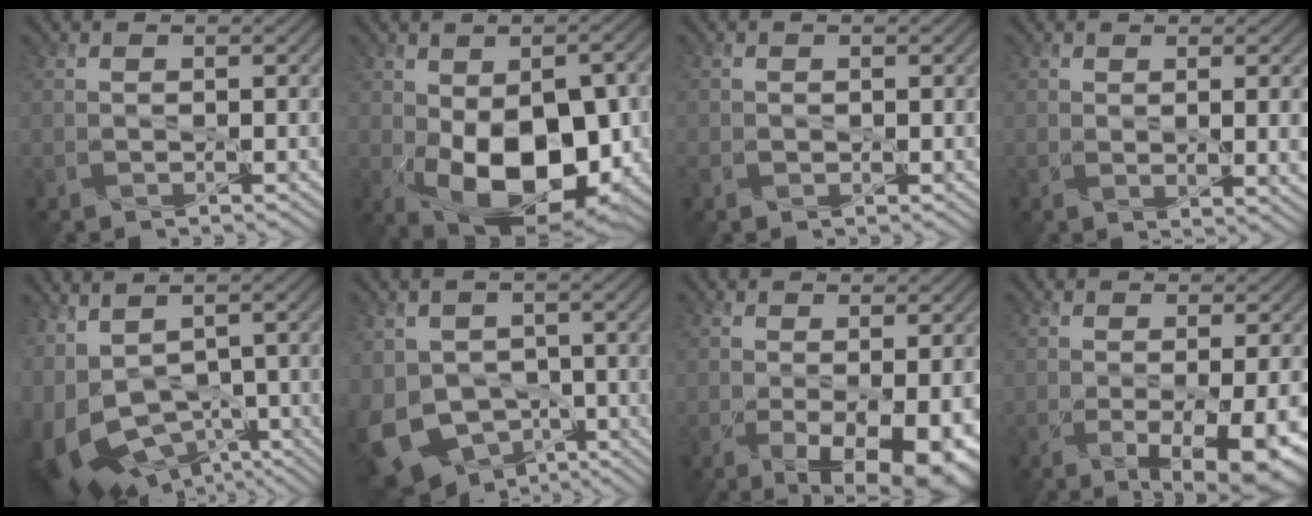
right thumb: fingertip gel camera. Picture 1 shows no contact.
{"total": 15.4, "force": [-3.4, 8.9, 12.0], "torque": [-0.195, -0.038, -0.044]}
{"total": 1.2, "force": [-0.2, 0.9, 0.7], "torque": [-0.018, -0.007, -0.004]}
{"total": 4.6, "force": [0.5, 1.4, 4.3], "torque": [-0.063, -0.004, 0.012]}
{"total": 11.9, "force": [-1.9, 7.5, 9.0], "torque": [-0.220, -0.024, 0.013]}
{"total": 11.5, "force": [-3.3, 9.1, 6.3], "torque": [-0.168, -0.040, -0.055]}
{"total": 7.7, "force": [-1.8, 3.2, 6.8], "torque": [-0.116, -0.032, -0.001]}
{"total": 7.3, "force": [-1.9, 2.2, 6.7], "torque": [-0.101, -0.025, -0.008]}